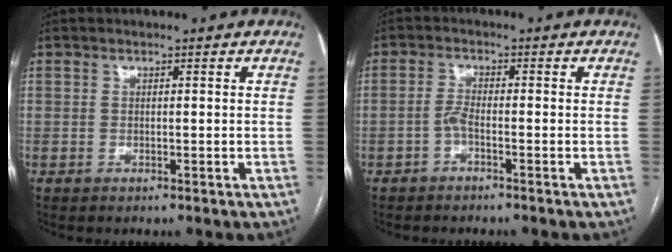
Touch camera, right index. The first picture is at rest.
{"total": 2.0, "force": [-1.1, 0.3, 1.7], "torque": [-0.035, 0.002, -0.024]}